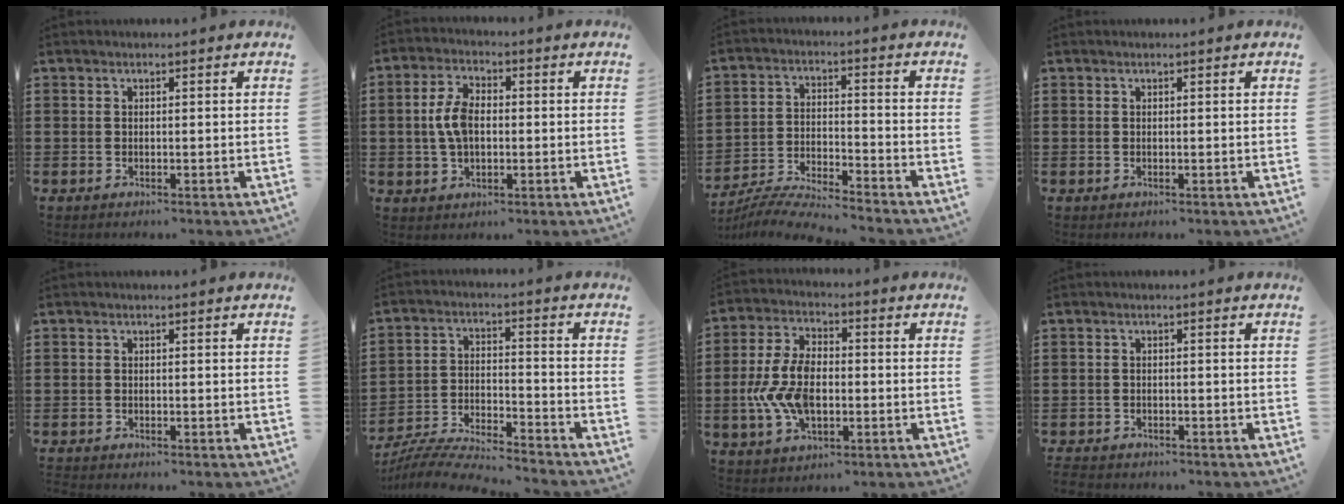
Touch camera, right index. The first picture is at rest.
{"total": 6.2, "force": [0.0, 3.6, 5.1], "torque": [-0.122, 0.005, -0.008]}
{"total": 6.4, "force": [-6.3, 0.0, 1.3], "torque": [-0.039, -0.004, -0.125]}
{"total": 0.0}
{"total": 0.6, "force": [-0.6, 0.0, 0.0], "torque": [-0.001, -0.001, -0.012]}
{"total": 7.1, "force": [-6.9, 0.3, 1.5], "torque": [-0.036, 0.002, -0.137]}
{"total": 9.4, "force": [-1.6, 5.4, 7.5], "torque": [-0.180, 0.001, -0.035]}
{"total": 1.5, "force": [-1.5, 0.3, 0.0], "torque": [-0.005, 0.001, -0.032]}